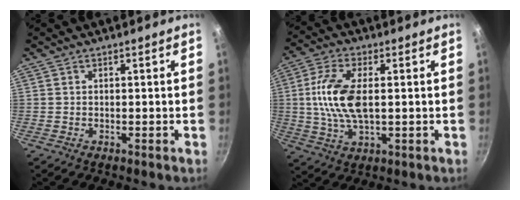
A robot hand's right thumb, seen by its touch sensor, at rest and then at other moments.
{"total": 11.6, "force": [0.9, 5.7, 10.1], "torque": [-0.200, 0.007, 0.013]}